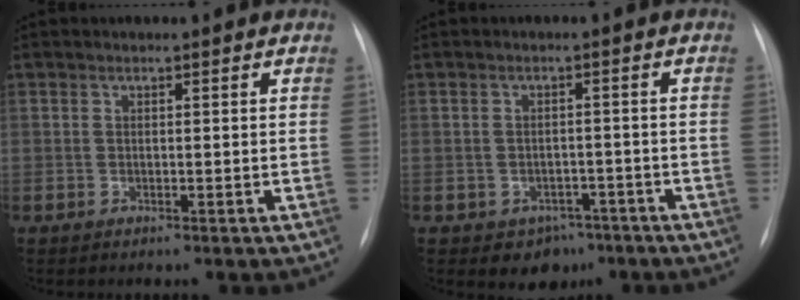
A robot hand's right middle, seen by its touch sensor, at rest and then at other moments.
{"total": 4.4, "force": [-2.8, 3.1, 1.3], "torque": [-0.009, 0.012, -0.029]}